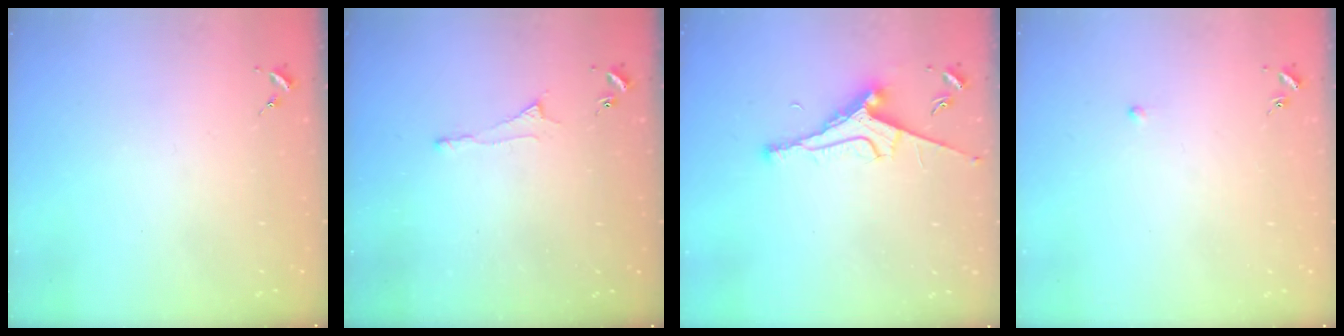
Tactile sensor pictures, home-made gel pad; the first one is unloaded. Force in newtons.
{"total": 3.2, "press": 3.2, "slide": 0.5}
{"total": 9.1, "press": 9.0, "slide": 1.3}
{"total": 2.6, "press": 2.5, "slide": 0.6}